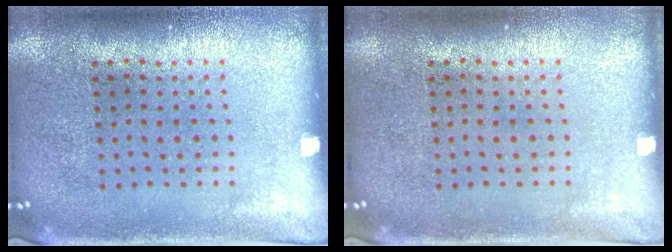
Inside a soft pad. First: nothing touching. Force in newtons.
{"total": 0.0}